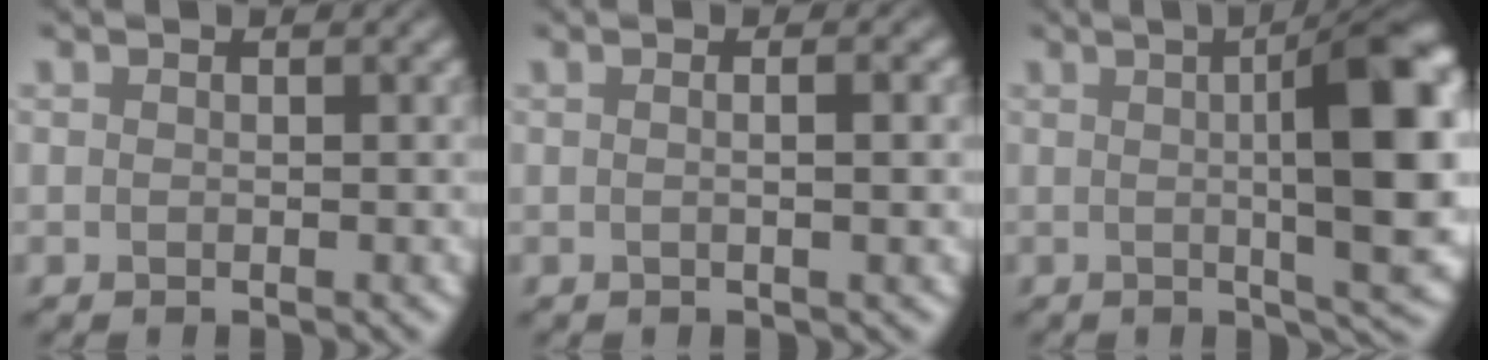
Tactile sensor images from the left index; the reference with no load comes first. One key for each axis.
{"total": 3.2, "fx": 0.5, "fy": 1.3, "fz": 2.8, "tx": -0.015, "ty": 0.011, "tz": -0.017}
{"total": 12.7, "fx": 1.2, "fy": 3.5, "fz": 12.2, "tx": -0.134, "ty": 0.011, "tz": 0.019}